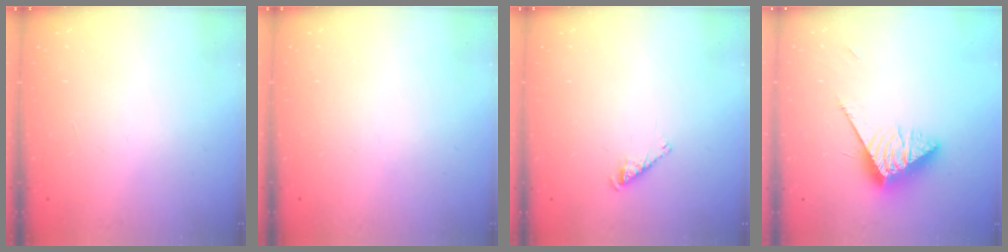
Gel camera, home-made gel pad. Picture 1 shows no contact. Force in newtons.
{"total": 0.0}
{"total": 2.5, "press": 2.5, "slide": 0.5}
{"total": 12.9, "press": 12.9, "slide": 0.3}